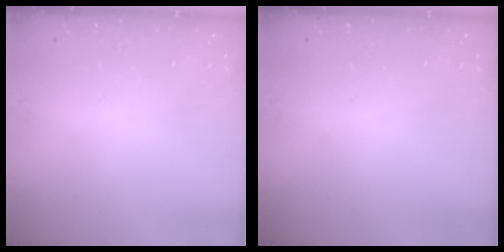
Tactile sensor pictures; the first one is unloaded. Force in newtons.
{"total": 0.0}